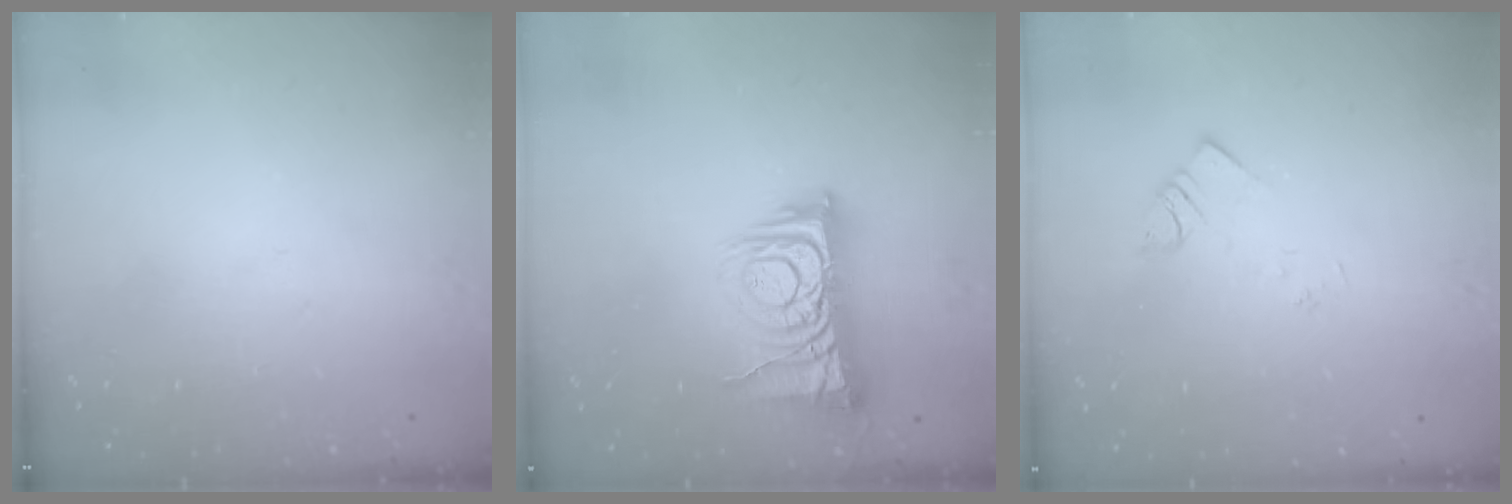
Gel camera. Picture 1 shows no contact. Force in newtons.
{"total": 12.2, "press": 12.1, "slide": 1.3}
{"total": 2.2, "press": 2.2, "slide": 0.2}